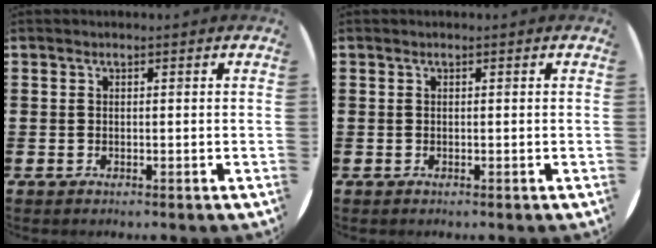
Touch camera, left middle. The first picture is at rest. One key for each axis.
{"total": 0.0}